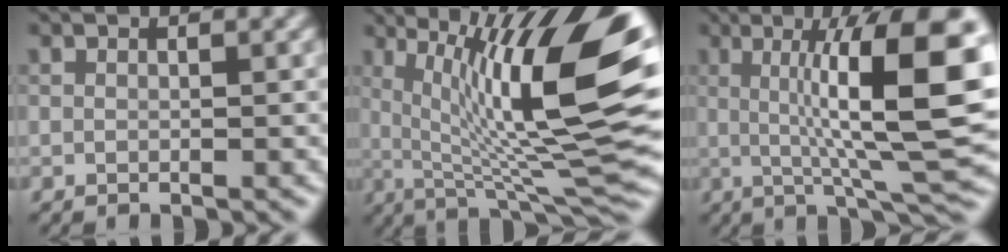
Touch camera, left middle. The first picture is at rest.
{"total": 15.5, "force": [3.4, 3.5, 14.7], "torque": [-0.210, 0.004, 0.059]}
{"total": 12.0, "force": [1.6, 2.2, 11.7], "torque": [-0.161, 0.006, 0.029]}